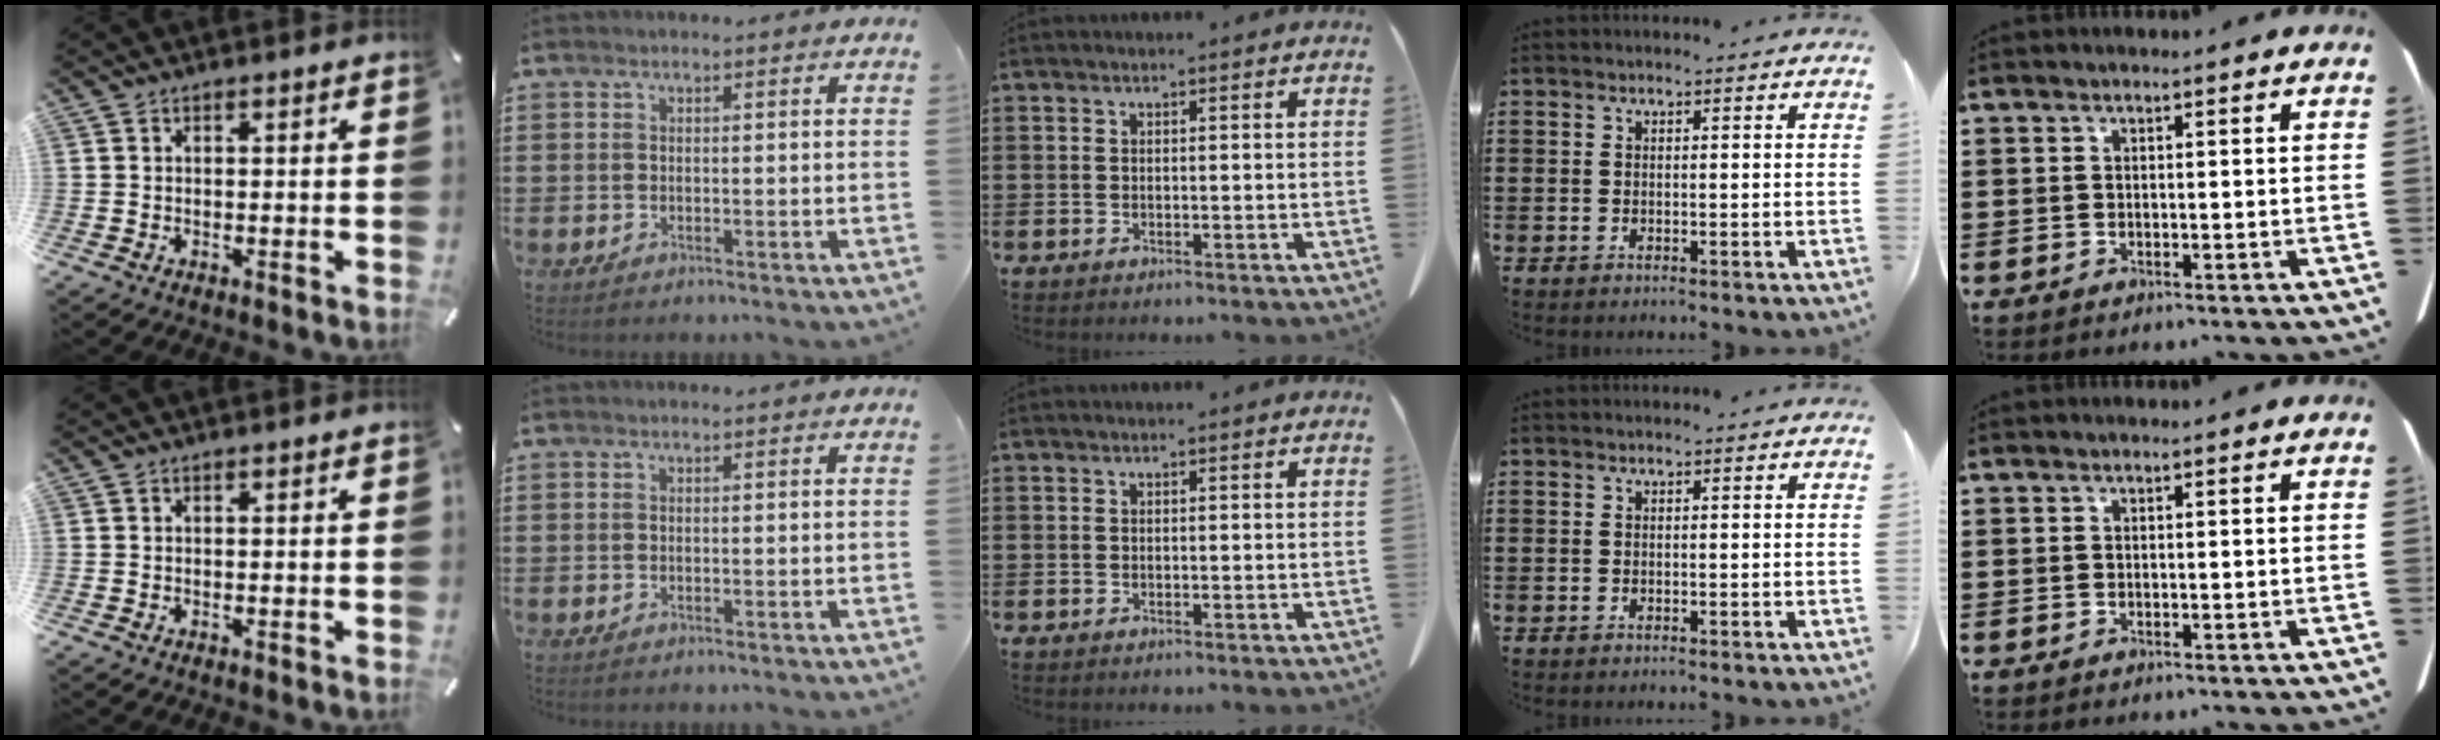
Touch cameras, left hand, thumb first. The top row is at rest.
{}